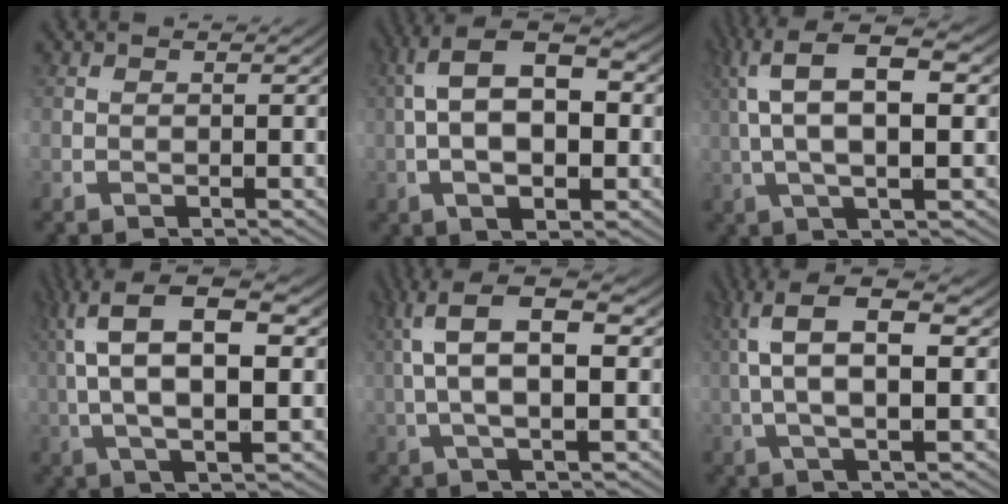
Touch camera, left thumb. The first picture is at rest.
{"total": 6.8, "force": [1.0, 2.1, 6.4], "torque": [-0.101, 0.012, 0.009]}
{"total": 6.6, "force": [3.7, -0.2, 5.5], "torque": [-0.099, 0.037, 0.044]}
{"total": 7.3, "force": [4.5, 0.1, 5.8], "torque": [-0.100, 0.045, 0.050]}
{"total": 6.3, "force": [3.2, 0.0, 5.5], "torque": [-0.101, 0.032, 0.039]}
{"total": 5.8, "force": [3.1, -0.4, 4.9], "torque": [-0.089, 0.032, 0.037]}